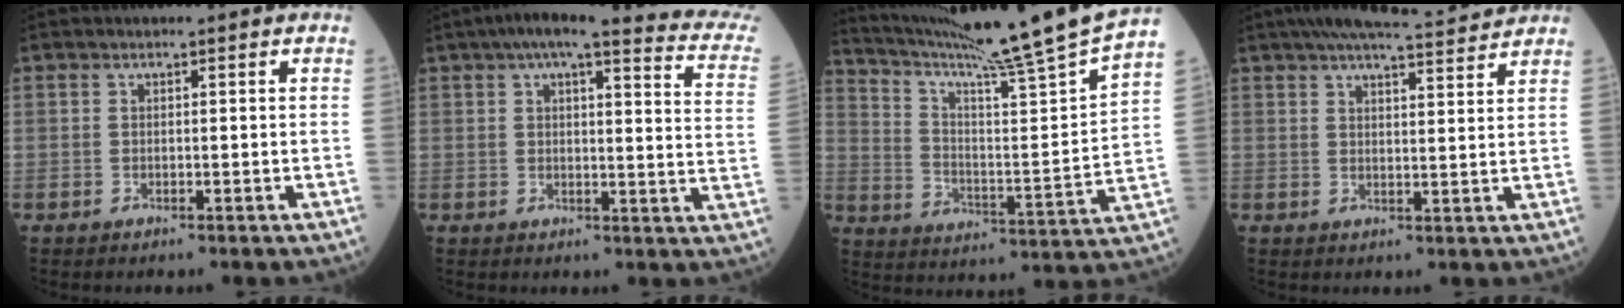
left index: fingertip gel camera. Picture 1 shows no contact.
{"total": 21.0, "force": [17.8, 2.0, 10.9], "torque": [-0.139, -0.016, 0.197]}
{"total": 23.3, "force": [20.2, -3.2, 11.3], "torque": [-0.195, -0.064, 0.294]}
{"total": 10.9, "force": [10.1, 0.0, 4.0], "torque": [-0.060, 0.015, 0.137]}